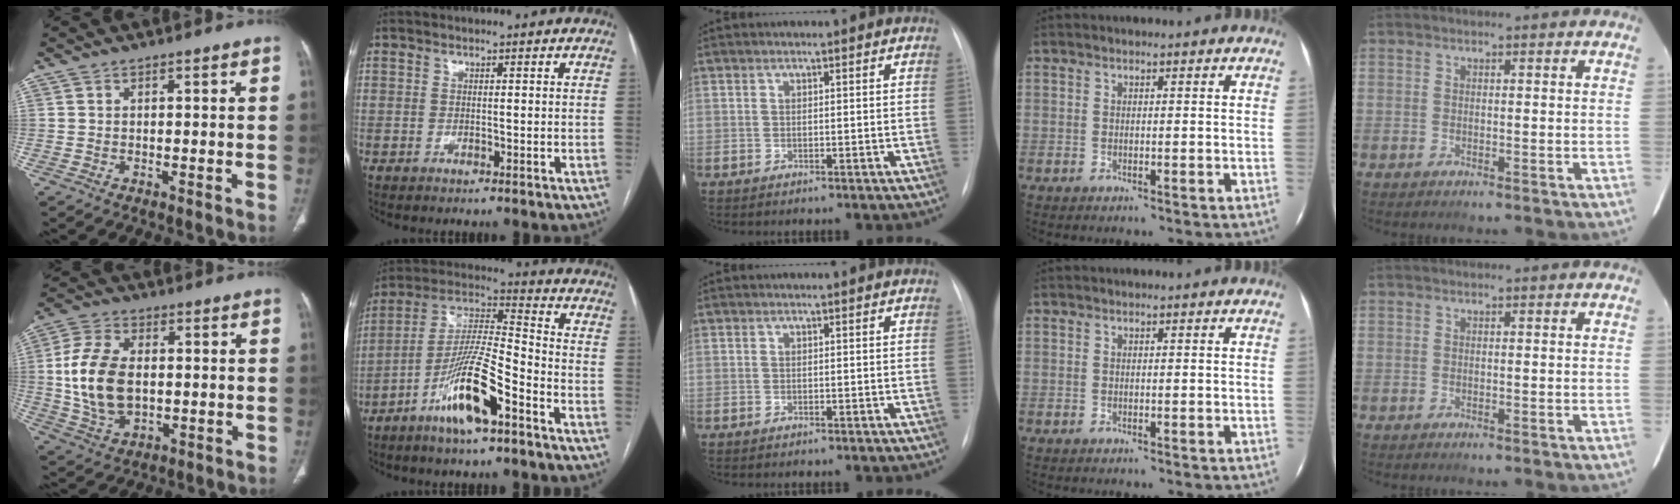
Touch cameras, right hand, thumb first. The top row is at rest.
{"thumb": {"total": 14.2, "force": [0.3, 8.9, 11.0], "torque": [-0.216, 0.001, 0.012]}, "index": {"total": 12.8, "force": [-6.8, 1.5, 10.8], "torque": [-0.214, -0.005, -0.130]}}